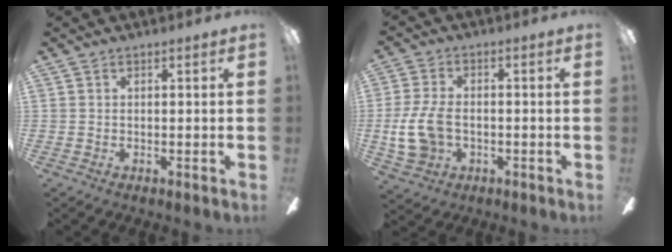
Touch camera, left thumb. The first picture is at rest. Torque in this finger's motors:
{"motor_torque": [-0.68, 1.23, 1.04, 0.14, 0.09]}